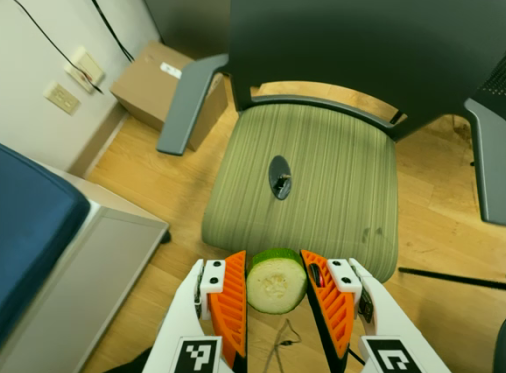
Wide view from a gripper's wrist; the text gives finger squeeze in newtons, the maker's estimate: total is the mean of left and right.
{"total": 10.6, "left": 11.5, "right": 9.6}